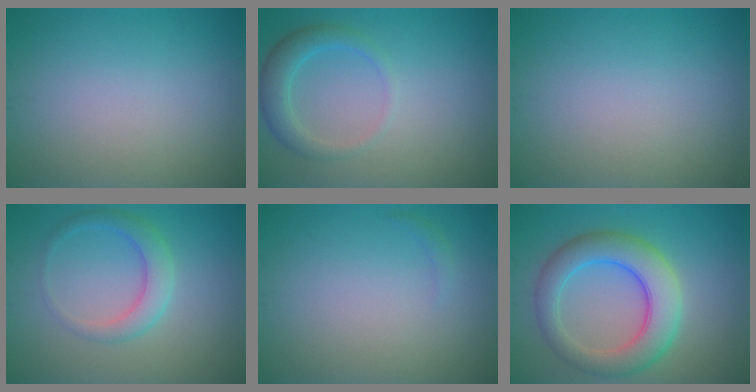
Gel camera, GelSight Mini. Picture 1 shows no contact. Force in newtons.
{"total": 2.9, "press": 2.9, "slide": 0.1}
{"total": 0.0}
{"total": 3.0, "press": 3.0, "slide": 0.1}
{"total": 0.6, "press": 0.5, "slide": 0.1}
{"total": 6.8, "press": 6.8, "slide": 0.2}